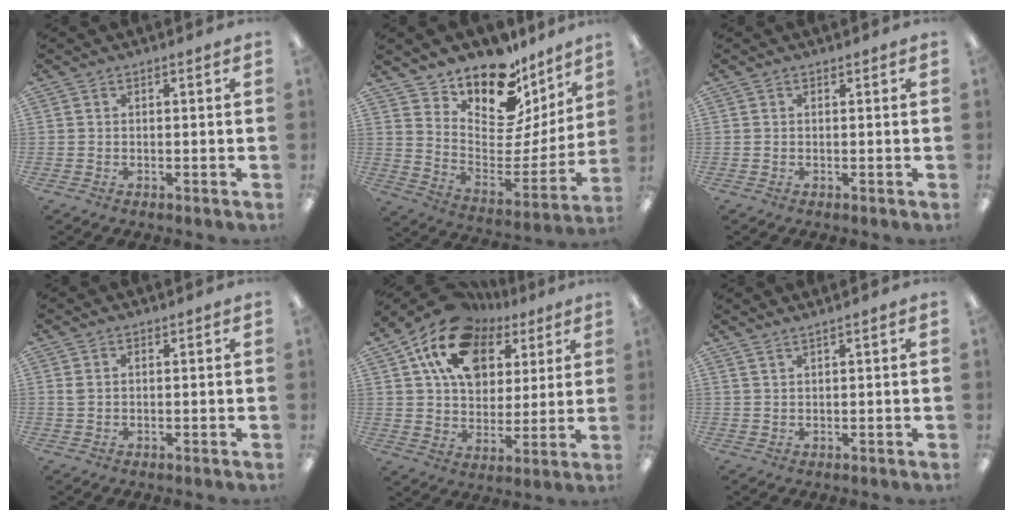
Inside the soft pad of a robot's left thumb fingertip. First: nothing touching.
{"total": 15.0, "force": [12.4, 6.6, 5.3], "torque": [-0.084, -0.122, 0.216]}
{"total": 0.0}
{"total": 1.3, "force": [0.7, 0.8, 0.8], "torque": [-0.020, 0.003, 0.012]}
{"total": 18.1, "force": [10.1, 12.0, 8.9], "torque": [-0.163, -0.040, 0.188]}
{"total": 1.5, "force": [1.4, -0.3, 0.4], "torque": [-0.010, -0.003, 0.027]}